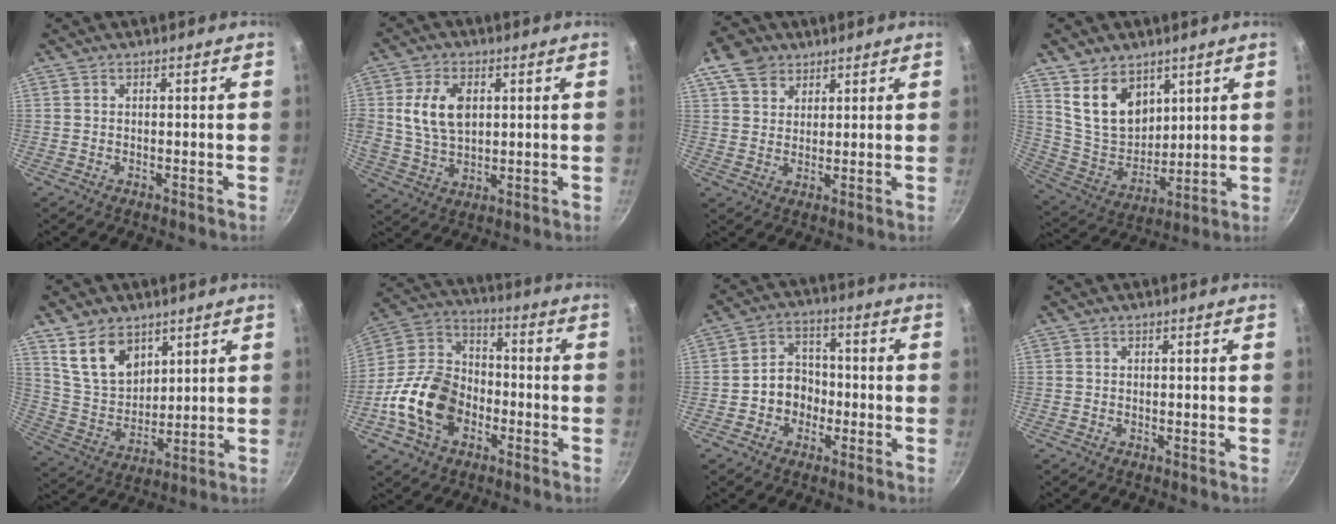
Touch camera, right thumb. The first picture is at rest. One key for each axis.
{"total": 10.2, "fx": 2.2, "fy": 6.6, "fz": 7.4, "tx": -0.130, "ty": -0.009, "tz": 0.042}
{"total": 7.7, "fx": 4.6, "fy": 5.5, "fz": 2.9, "tx": -0.026, "ty": -0.006, "tz": 0.077}
{"total": 13.2, "fx": 6.9, "fy": 8.8, "fz": 6.9, "tx": -0.088, "ty": -0.046, "tz": 0.148}
{"total": 12.0, "fx": 6.9, "fy": 7.7, "fz": 6.1, "tx": -0.077, "ty": -0.033, "tz": 0.147}
{"total": 17.3, "fx": -5.8, "fy": 12.4, "fz": 10.7, "tx": -0.177, "ty": 0.045, "tz": -0.125}
{"total": 6.9, "fx": -1.9, "fy": 5.8, "fz": 3.3, "tx": -0.008, "ty": 0.029, "tz": -0.036}
{"total": 0.0}